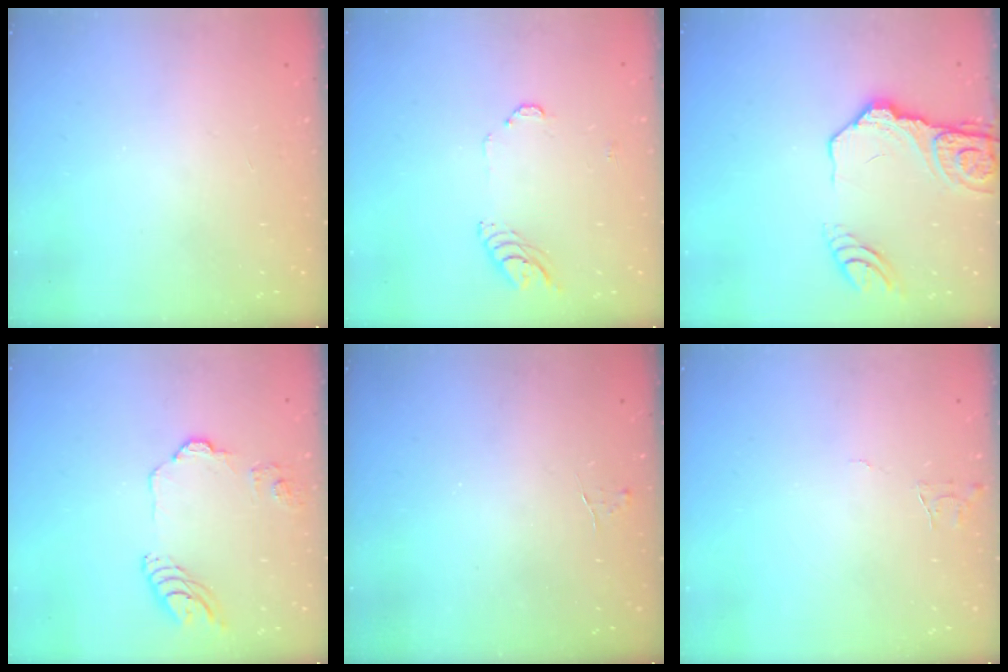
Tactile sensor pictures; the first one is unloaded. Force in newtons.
{"total": 6.8, "press": 6.8, "slide": 0.8}
{"total": 14.9, "press": 14.8, "slide": 1.3}
{"total": 11.4, "press": 11.3, "slide": 1.6}
{"total": 3.3, "press": 3.3, "slide": 0.4}
{"total": 4.0, "press": 4.0, "slide": 0.4}